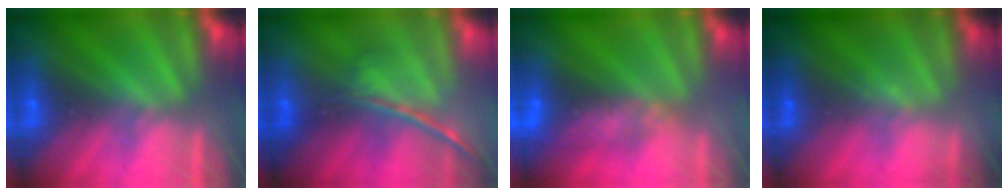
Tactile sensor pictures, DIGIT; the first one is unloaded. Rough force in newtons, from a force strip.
{"total": 1.7}
{"total": 9.1}
{"total": 1.3}